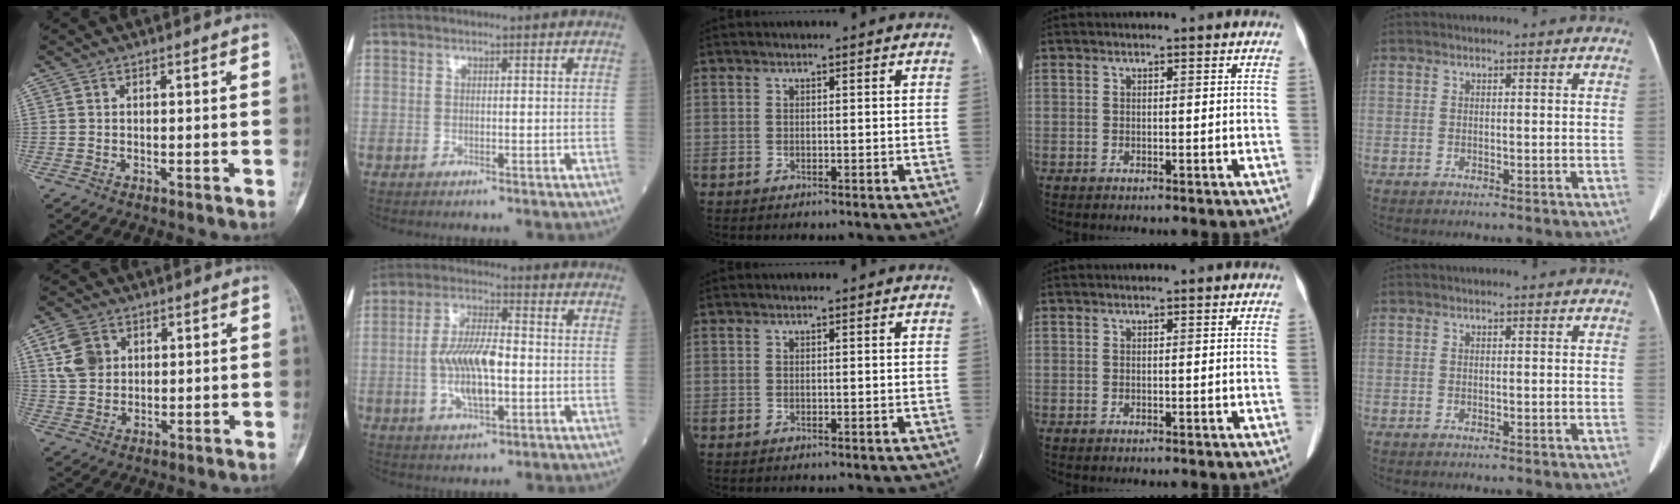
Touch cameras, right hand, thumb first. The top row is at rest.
{"thumb": {"total": 6.7, "force": [2.5, 5.1, 3.5], "torque": [-0.052, -0.001, 0.051]}, "index": {"total": 9.2, "force": [-1.1, 2.7, 8.7], "torque": [-0.177, 0.004, -0.020]}}